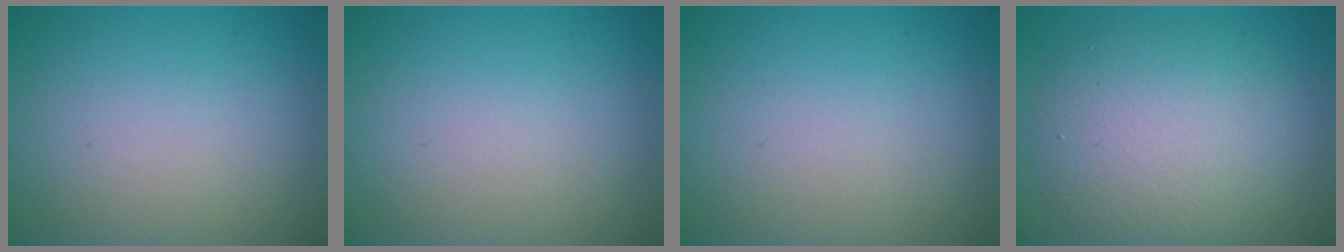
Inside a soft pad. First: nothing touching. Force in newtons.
{"total": 0.0}
{"total": 0.0}
{"total": 6.7, "press": 6.7, "slide": 0.2}